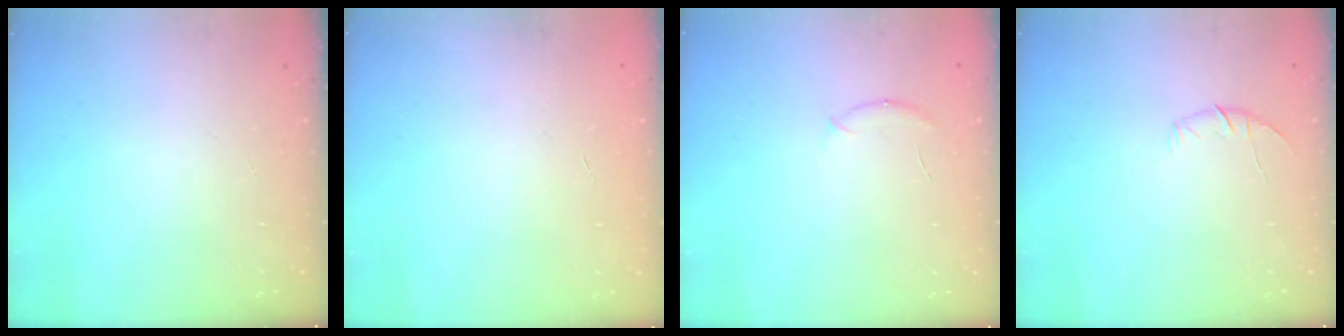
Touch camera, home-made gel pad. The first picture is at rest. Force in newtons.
{"total": 0.0}
{"total": 6.3, "press": 6.1, "slide": 1.8}
{"total": 6.4, "press": 6.2, "slide": 1.6}